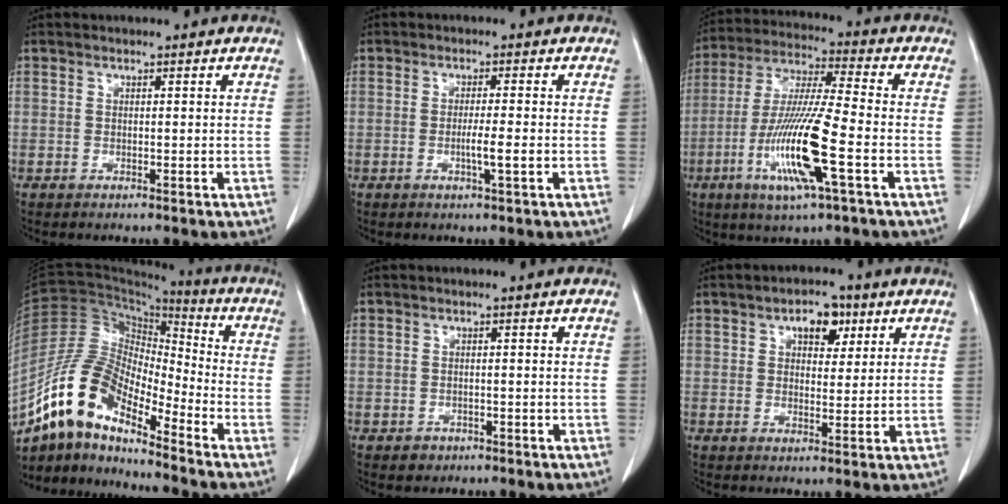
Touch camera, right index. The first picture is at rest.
{"total": 3.4, "force": [-0.9, 0.1, 3.3], "torque": [-0.060, -0.002, -0.015]}
{"total": 15.7, "force": [-5.2, 0.8, 14.8], "torque": [-0.304, -0.018, -0.098]}
{"total": 14.4, "force": [-11.0, 4.4, 8.2], "torque": [-0.170, 0.032, -0.207]}
{"total": 2.4, "force": [-1.1, 2.0, 0.5], "torque": [-0.007, 0.004, -0.010]}
{"total": 6.2, "force": [2.9, 3.4, 4.2], "torque": [-0.067, 0.016, 0.047]}